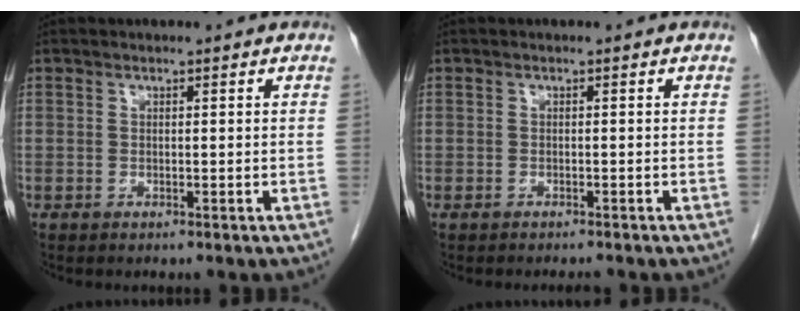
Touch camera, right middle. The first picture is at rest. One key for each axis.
{"total": 1.7, "fx": -1.5, "fy": 0.2, "fz": 0.7, "tx": -0.010, "ty": -0.003, "tz": -0.018}